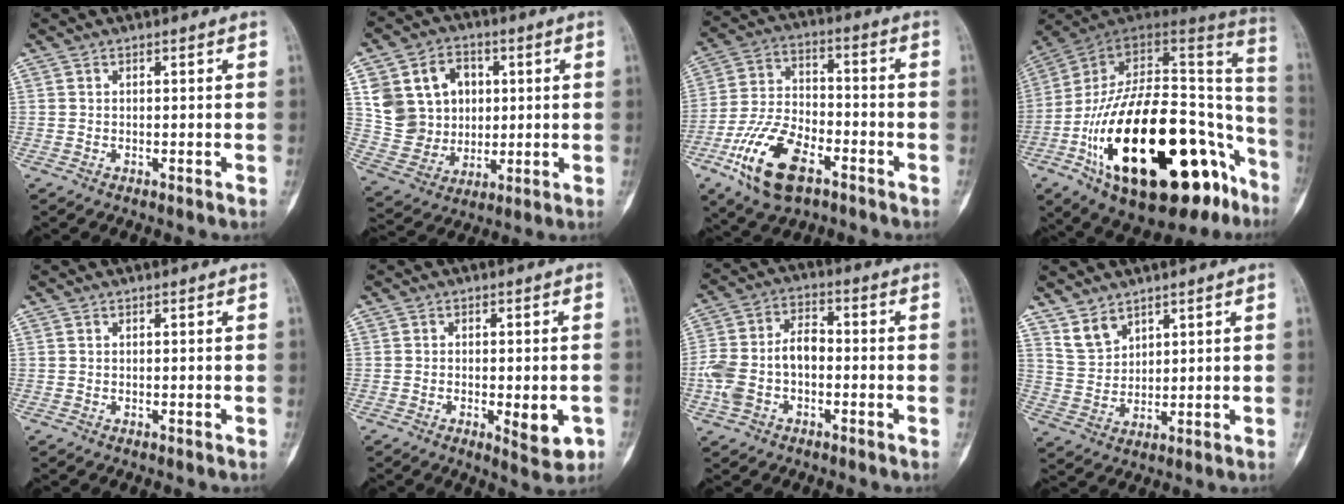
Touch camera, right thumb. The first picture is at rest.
{"total": 15.4, "force": [3.8, 12.9, 7.6], "torque": [-0.097, 0.001, 0.085]}
{"total": 15.4, "force": [-7.5, 8.0, 10.9], "torque": [-0.198, 0.030, -0.139]}
{"total": 37.7, "force": [-14.9, 17.7, 29.8], "torque": [-0.404, 0.072, -0.229]}
{"total": 0.0}
{"total": 6.7, "force": [-2.0, 2.6, 5.8], "torque": [-0.066, -0.004, -0.021]}
{"total": 11.0, "force": [-1.9, 7.1, 8.2], "torque": [-0.168, 0.040, -0.041]}
{"total": 5.2, "force": [4.0, 2.9, 1.7], "torque": [-0.016, -0.027, 0.090]}